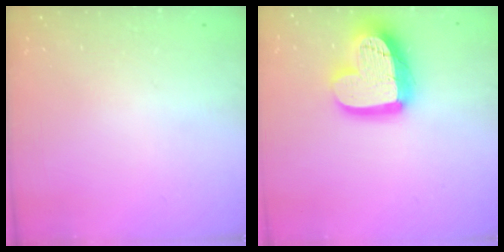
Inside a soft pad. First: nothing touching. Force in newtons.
{"total": 18.7, "press": 18.6, "slide": 1.5}